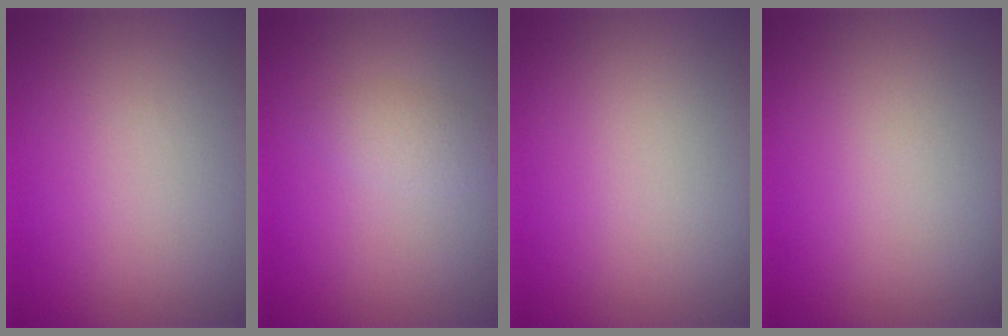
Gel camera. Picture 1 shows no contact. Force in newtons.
{"total": 1.7, "press": 1.7, "slide": 0.0}
{"total": 0.0}
{"total": 0.0}